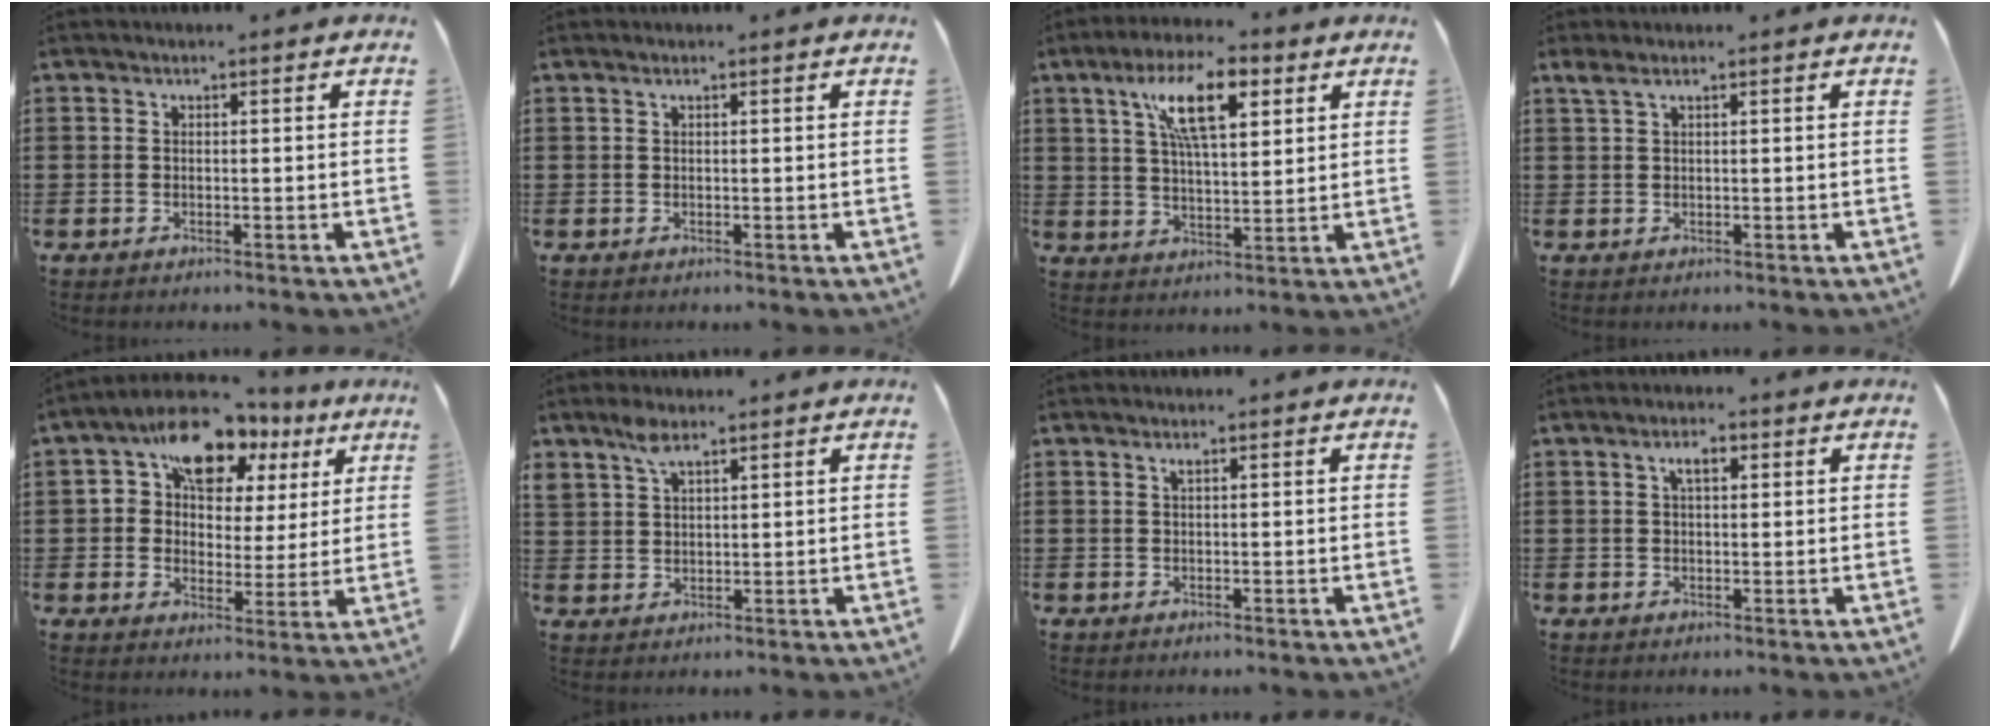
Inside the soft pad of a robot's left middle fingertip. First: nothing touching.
{"total": 0.5, "force": [0.3, 0.0, 0.4], "torque": [-0.008, 0.000, 0.005]}
{"total": 11.3, "force": [5.9, 3.9, 8.9], "torque": [-0.168, 0.001, 0.099]}
{"total": 1.3, "force": [0.6, 0.3, 1.1], "torque": [-0.023, 0.002, 0.011]}
{"total": 11.4, "force": [6.7, 7.0, 5.9], "torque": [-0.119, -0.012, 0.117]}
{"total": 3.2, "force": [2.4, 1.2, 1.6], "torque": [-0.038, 0.003, 0.045]}
{"total": 0.6, "force": [0.3, 0.1, 0.5], "torque": [-0.012, 0.000, 0.007]}
{"total": 3.1, "force": [1.2, 1.1, 2.7], "torque": [-0.049, 0.006, 0.017]}